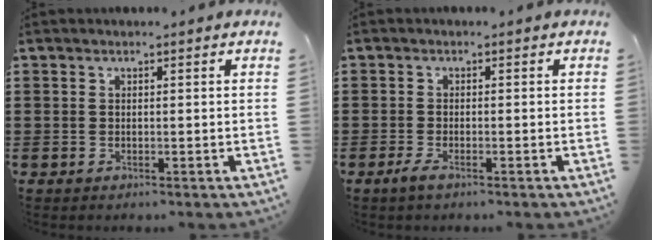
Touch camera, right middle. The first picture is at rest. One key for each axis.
{"total": 1.6, "fx": -1.0, "fy": 0.3, "fz": 1.2, "tx": -0.030, "ty": -0.005, "tz": -0.022}